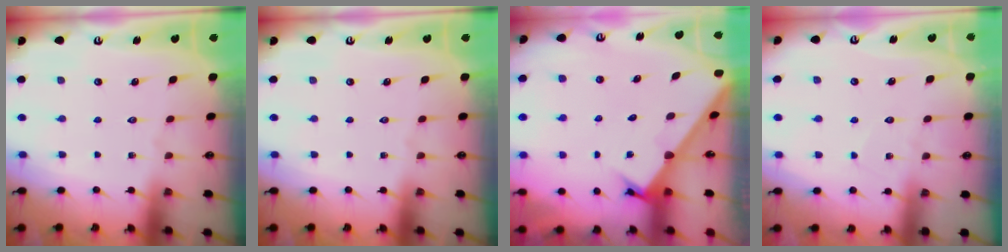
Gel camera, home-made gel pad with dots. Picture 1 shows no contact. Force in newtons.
{"total": 0.0}
{"total": 2.1, "press": 2.1, "slide": 0.2}
{"total": 4.1, "press": 4.1, "slide": 0.4}